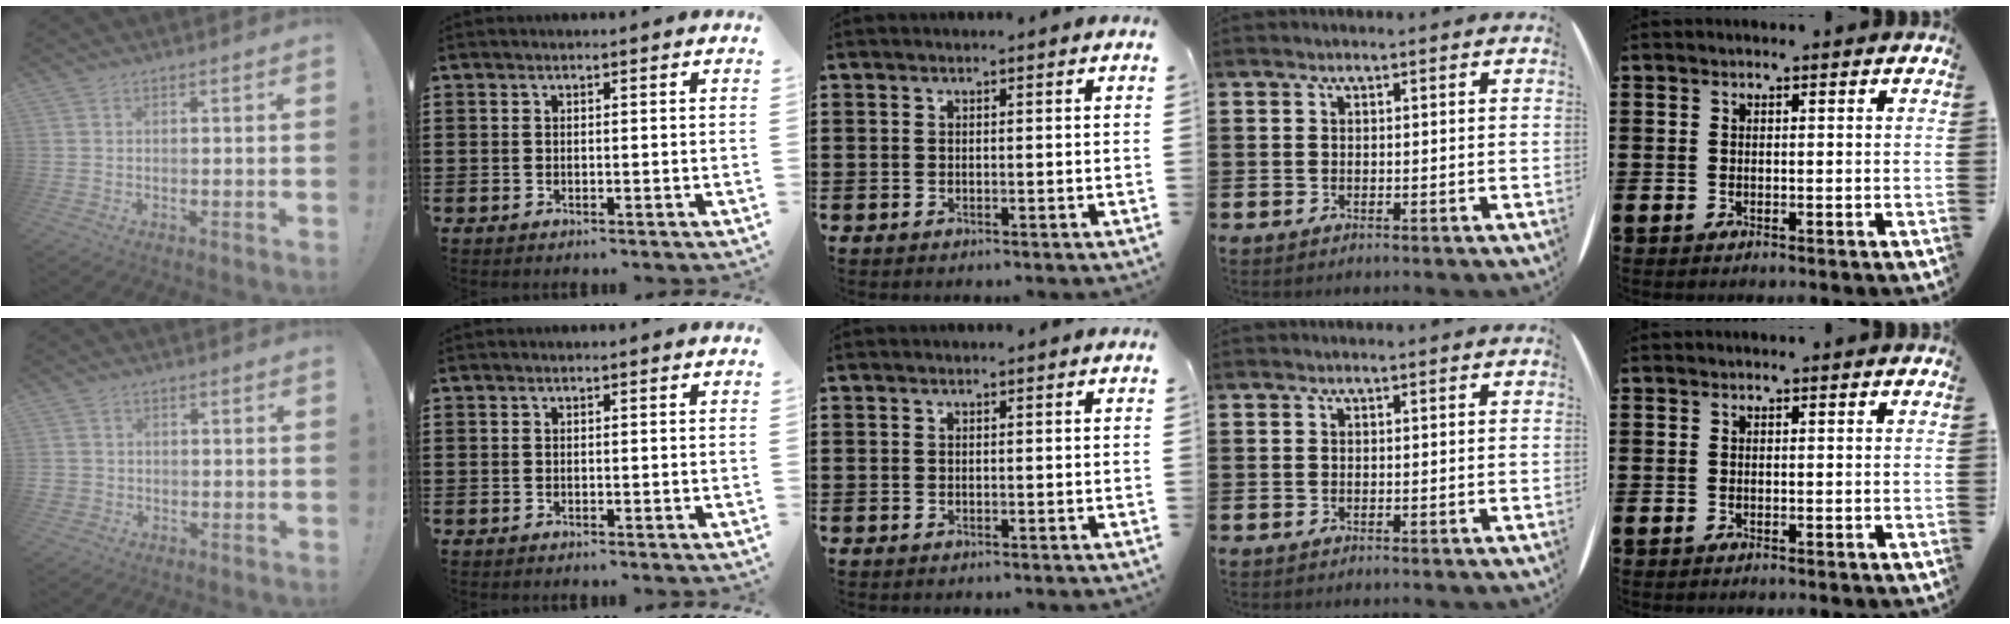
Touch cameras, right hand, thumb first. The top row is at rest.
{"thumb": {"total": 2.1, "force": [-0.3, 2.0, 0.6], "torque": [-0.013, 0.005, -0.003]}}